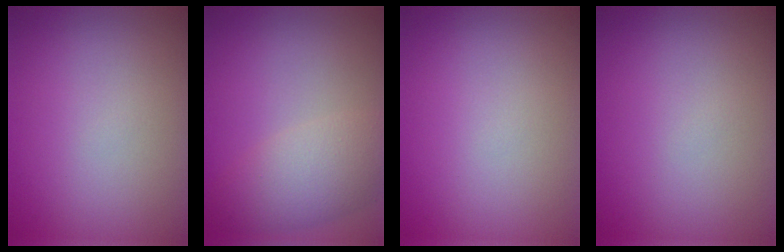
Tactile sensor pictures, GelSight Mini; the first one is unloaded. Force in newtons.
{"total": 4.3, "press": 4.3, "slide": 0.2}
{"total": 0.0}
{"total": 0.0}